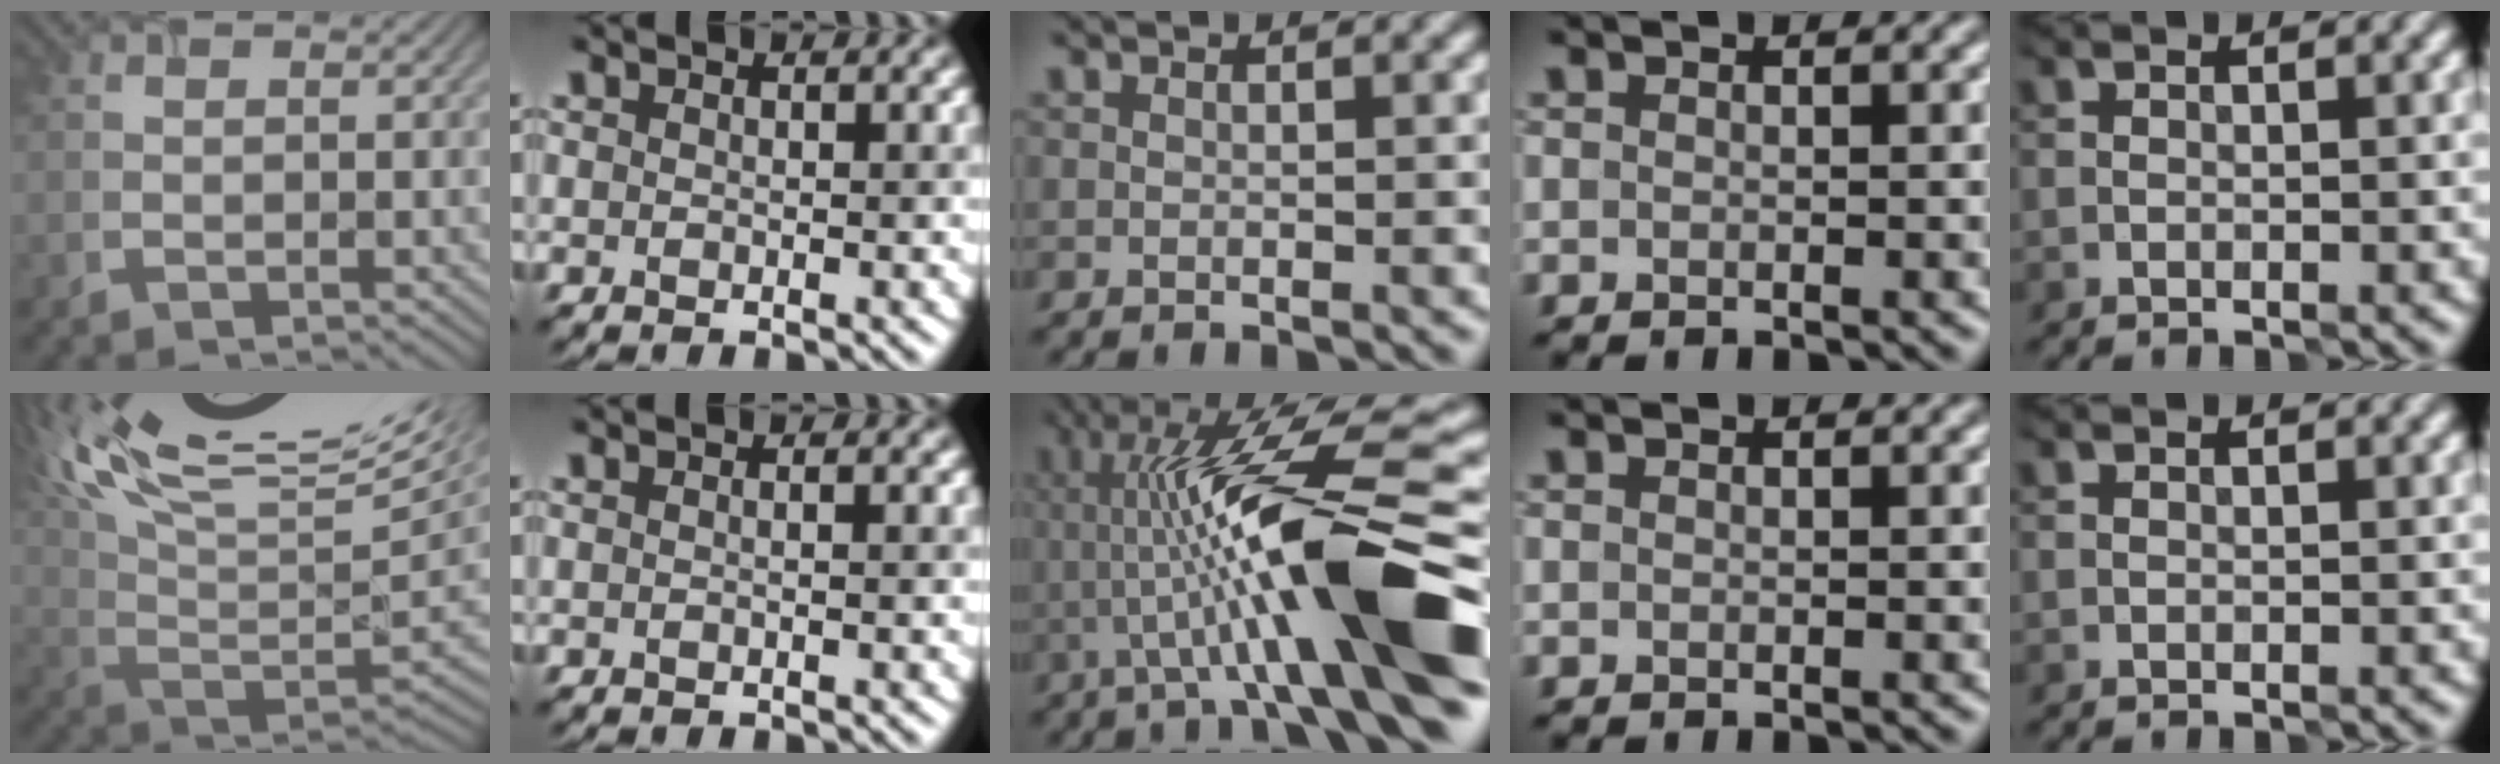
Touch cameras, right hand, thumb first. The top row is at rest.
{"thumb": {"total": 18.8, "force": [10.7, 5.7, 14.4], "torque": [-0.302, 0.032, 0.181]}, "index": {"total": 0.9, "force": [0.2, 0.4, 0.8], "torque": [-0.002, -0.004, -0.007]}, "middle": {"total": 12.6, "force": [-1.4, 1.2, 12.5], "torque": [-0.210, 0.043, -0.013]}}